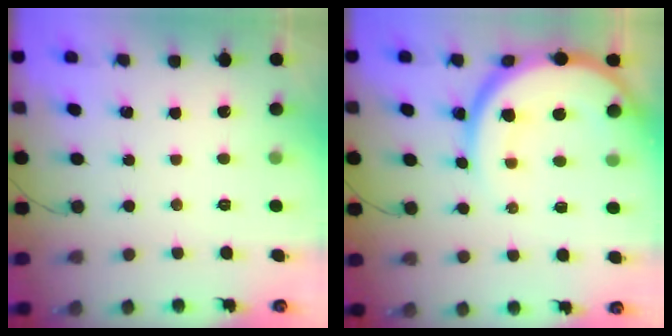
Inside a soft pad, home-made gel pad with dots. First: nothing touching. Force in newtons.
{"total": 13.4, "press": 13.4, "slide": 1.4}